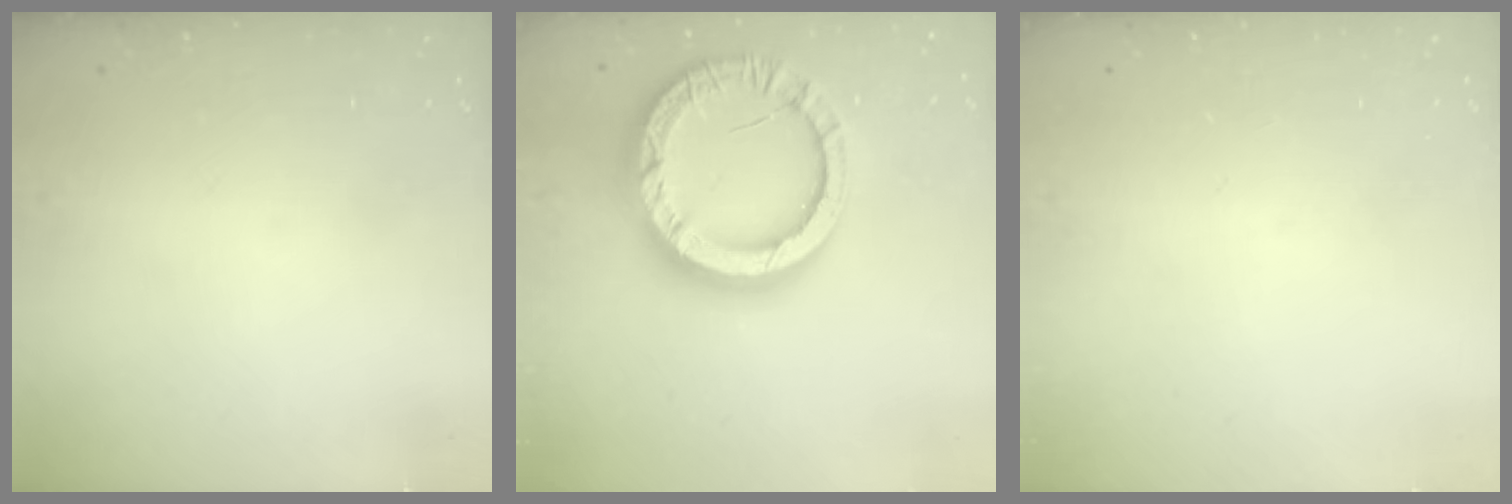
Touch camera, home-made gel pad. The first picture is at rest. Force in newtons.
{"total": 20.3, "press": 20.2, "slide": 2.0}
{"total": 0.0}